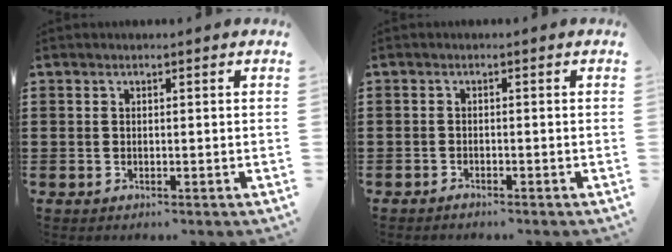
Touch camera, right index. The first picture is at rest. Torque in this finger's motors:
{"motor_torque": [-0.28, 0.38, -0.16, -0.17]}